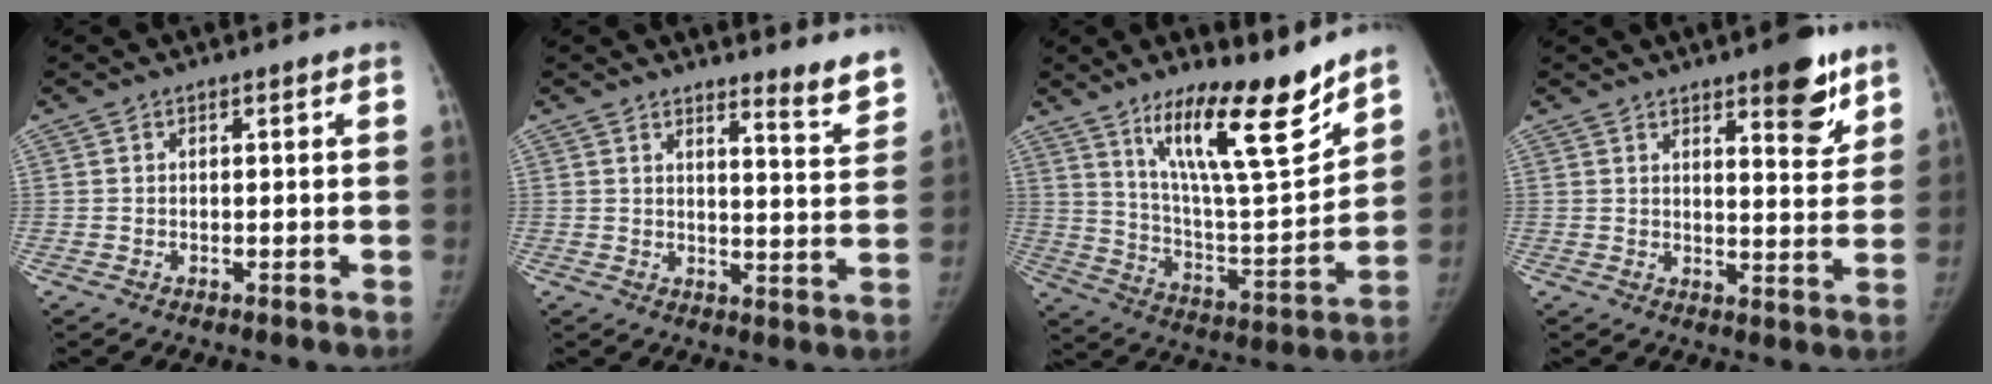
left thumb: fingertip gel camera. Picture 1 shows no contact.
{"total": 6.9, "force": [6.3, 0.8, 2.7], "torque": [-0.020, -0.061, 0.075]}
{"total": 19.4, "force": [13.4, 3.8, 13.5], "torque": [-0.189, -0.090, 0.232]}
{"total": 9.5, "force": [6.0, 2.9, 6.7], "torque": [-0.065, -0.037, 0.081]}